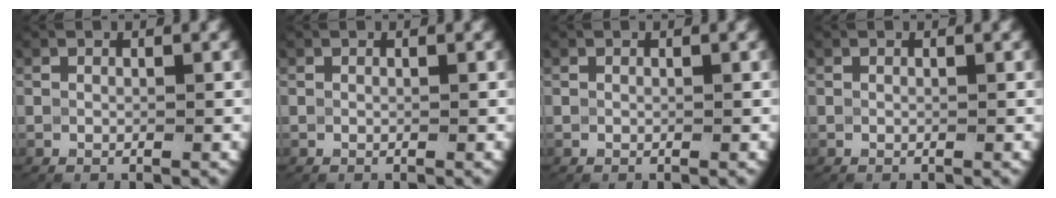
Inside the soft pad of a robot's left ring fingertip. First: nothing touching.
{"total": 0.0}
{"total": 0.0}
{"total": 0.0}